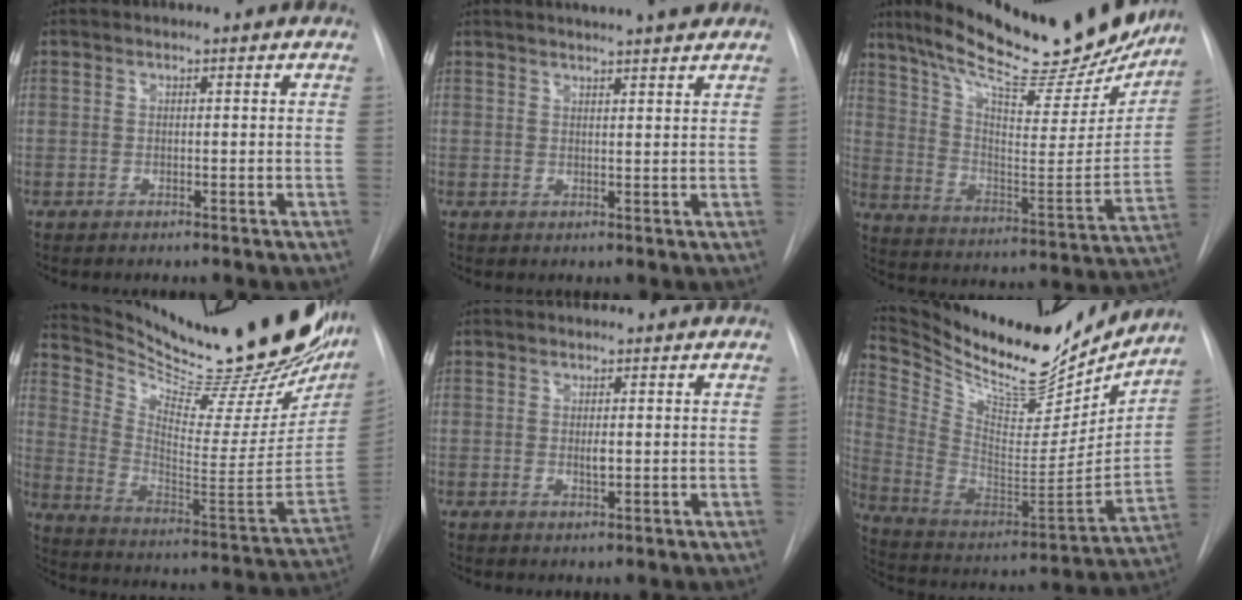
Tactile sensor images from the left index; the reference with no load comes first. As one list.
[{"total": 8.1, "force": [7.1, 0.6, 3.9], "torque": [-0.057, 0.013, 0.083]}, {"total": 27.3, "force": [22.7, 5.3, 14.2], "torque": [-0.220, -0.046, 0.318]}, {"total": 31.1, "force": [27.2, 5.1, 14.1], "torque": [-0.227, -0.106, 0.372]}, {"total": 1.0, "force": [-0.1, 0.3, 1.0], "torque": [-0.018, -0.007, 0.001]}, {"total": 24.8, "force": [22.4, 6.0, 8.9], "torque": [-0.168, -0.052, 0.349]}]